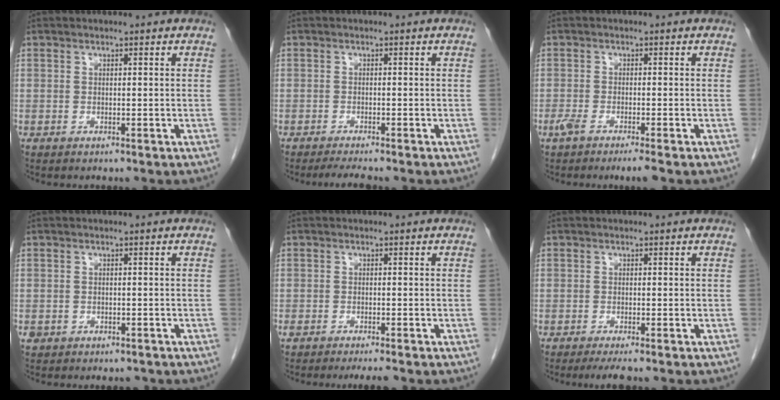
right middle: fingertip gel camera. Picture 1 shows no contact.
{"total": 2.9, "force": [-2.5, 0.0, 1.4], "torque": [-0.025, -0.008, -0.040]}
{"total": 3.8, "force": [-2.7, 0.2, 2.7], "torque": [-0.048, -0.008, -0.048]}
{"total": 2.5, "force": [-1.7, 1.7, 0.6], "torque": [-0.012, 0.008, -0.020]}
{"total": 3.5, "force": [-3.0, 0.3, 1.8], "torque": [-0.025, -0.006, -0.045]}
{"total": 2.9, "force": [-2.2, 0.1, 1.8], "torque": [-0.027, -0.006, -0.037]}